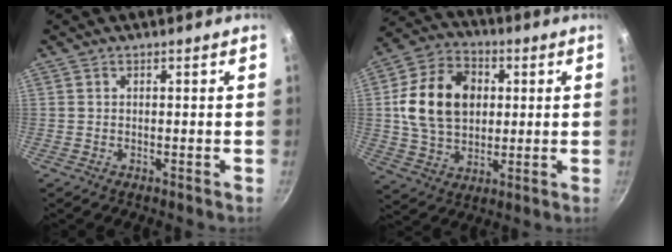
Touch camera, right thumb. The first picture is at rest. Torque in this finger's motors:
{"motor_torque": [0.98, 3.12, 0.83, 1.05, 0.43]}